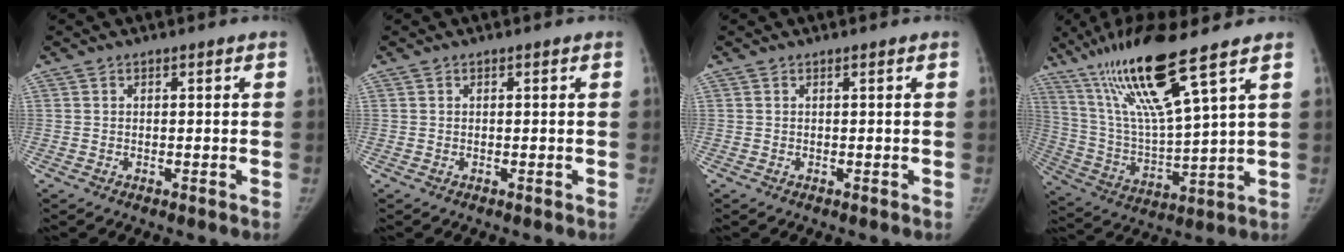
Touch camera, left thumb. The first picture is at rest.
{"total": 0.0}
{"total": 0.0}
{"total": 18.4, "force": [11.5, 1.4, 14.3], "torque": [-0.275, -0.051, 0.221]}